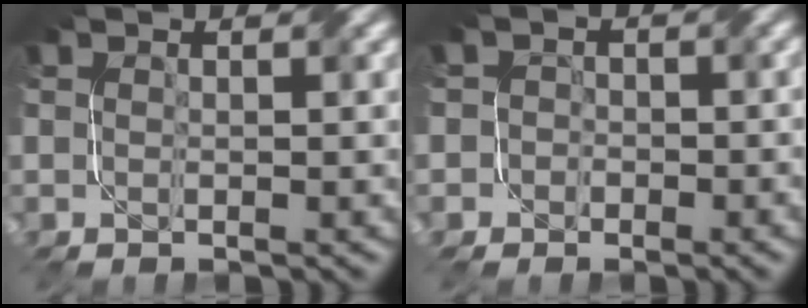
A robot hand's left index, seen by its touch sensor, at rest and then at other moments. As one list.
[{"total": 3.0, "force": [-0.4, 2.9, 0.7], "torque": [0.006, 0.013, -0.034]}]